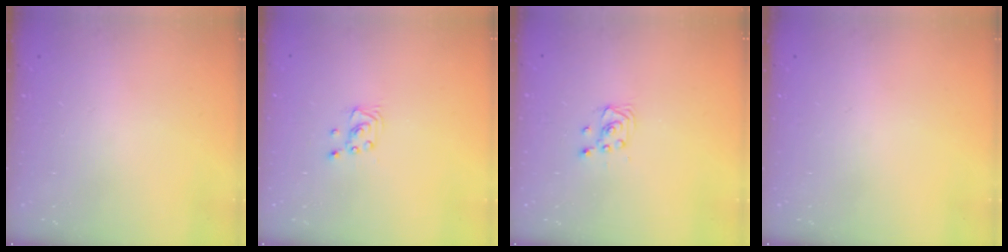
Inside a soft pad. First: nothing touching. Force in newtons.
{"total": 2.2, "press": 2.2, "slide": 0.2}
{"total": 2.9, "press": 2.9, "slide": 0.4}
{"total": 0.0}